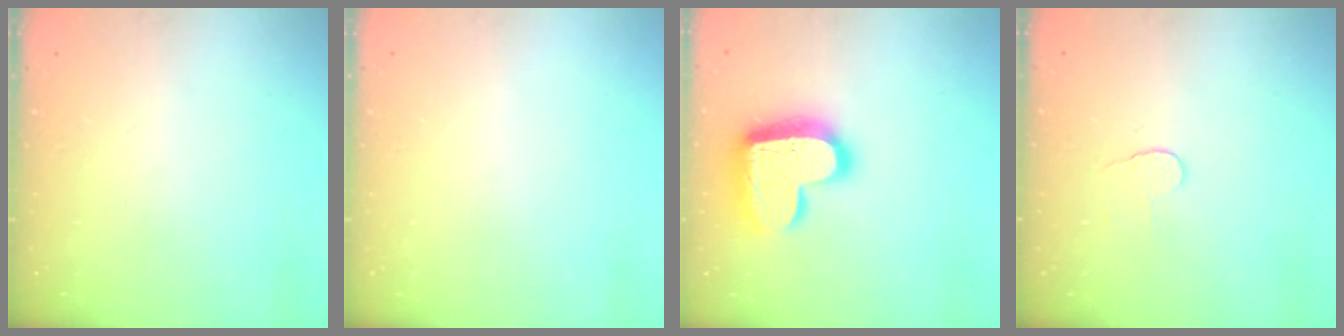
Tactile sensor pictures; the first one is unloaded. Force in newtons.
{"total": 0.0}
{"total": 19.5, "press": 19.5, "slide": 1.4}
{"total": 3.1, "press": 3.1, "slide": 0.3}